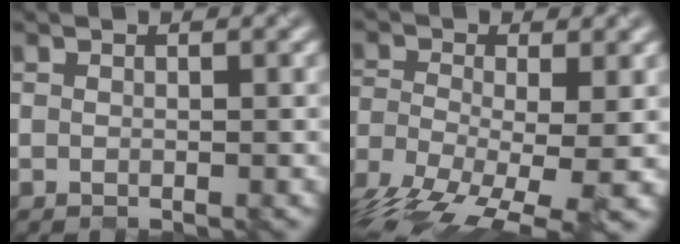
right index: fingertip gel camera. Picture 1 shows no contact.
{"total": 10.5, "force": [-5.7, 4.1, 7.8], "torque": [-0.161, -0.028, -0.102]}